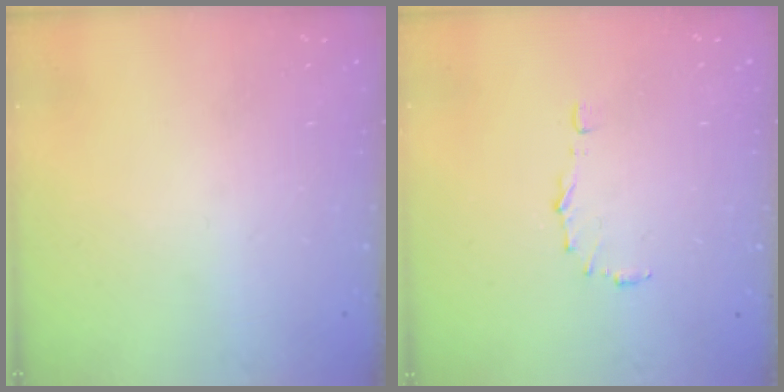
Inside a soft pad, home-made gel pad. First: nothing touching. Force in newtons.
{"total": 6.0, "press": 6.0, "slide": 0.4}